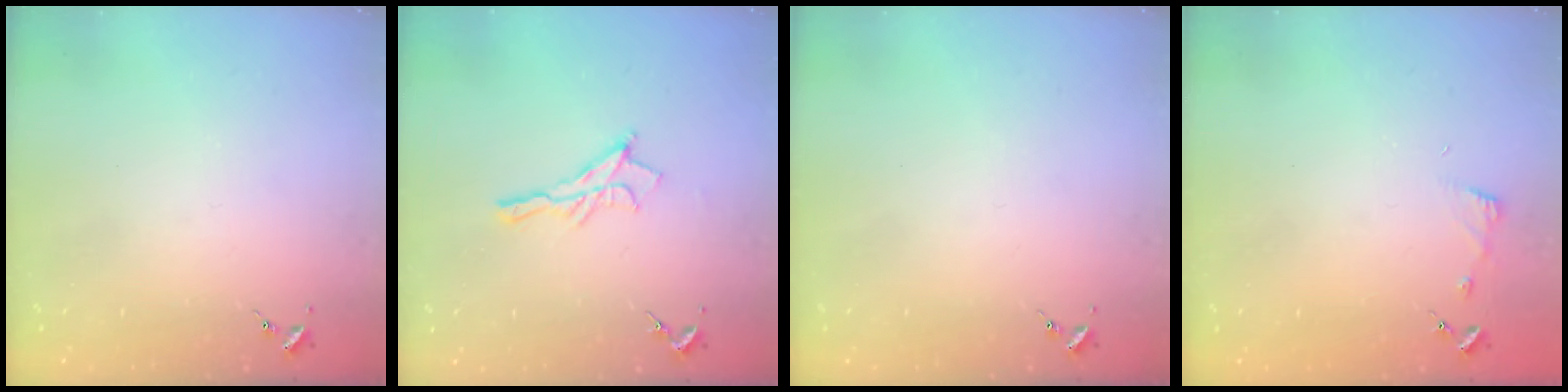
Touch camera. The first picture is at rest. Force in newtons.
{"total": 9.4, "press": 9.4, "slide": 0.6}
{"total": 0.0}
{"total": 2.9, "press": 2.9, "slide": 0.3}